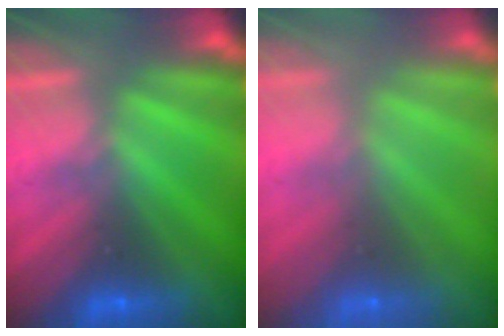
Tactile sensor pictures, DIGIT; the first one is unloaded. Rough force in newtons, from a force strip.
{"total": 9.5}